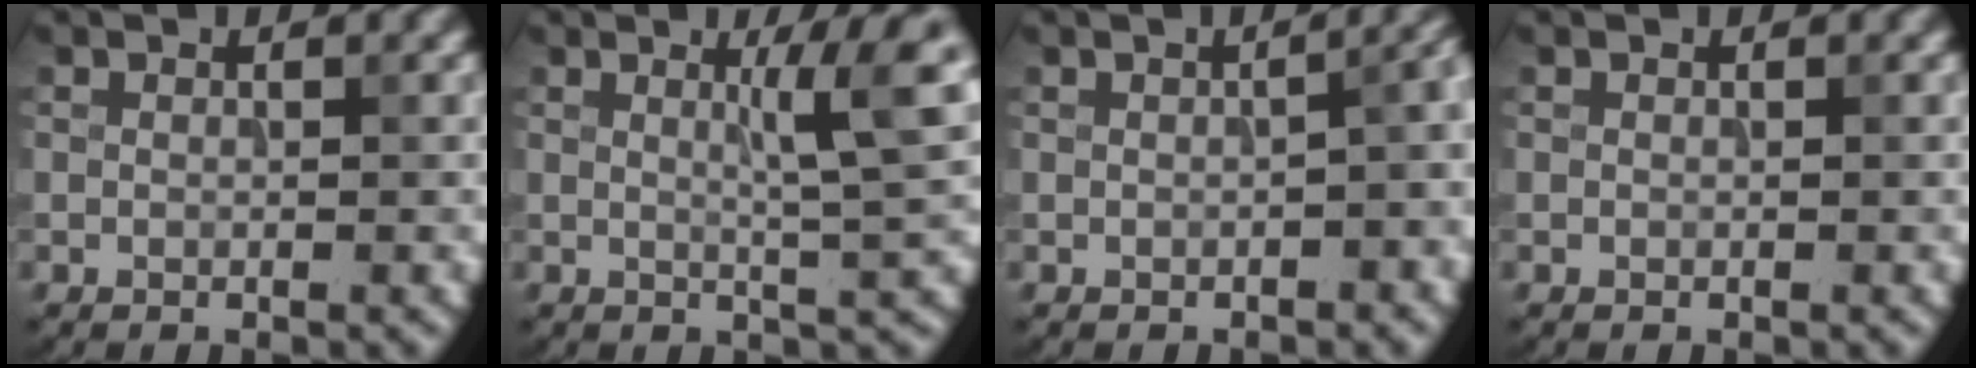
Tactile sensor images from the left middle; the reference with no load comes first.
{"total": 4.8, "force": [1.4, 0.6, 4.6], "torque": [-0.067, -0.001, 0.022]}
{"total": 5.1, "force": [-0.6, 2.5, 4.4], "torque": [-0.029, 0.002, -0.002]}
{"total": 0.0}